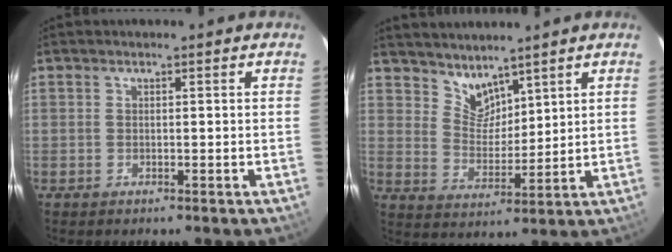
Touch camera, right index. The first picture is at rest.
{"total": 6.0, "force": [5.1, 2.7, 1.5], "torque": [-0.016, -0.001, 0.102]}